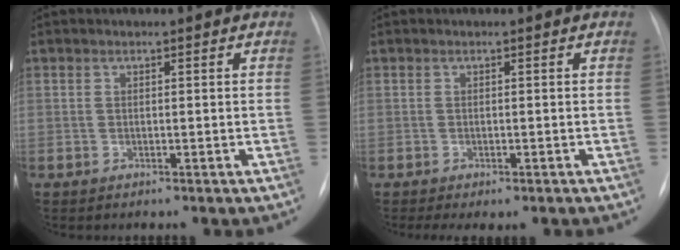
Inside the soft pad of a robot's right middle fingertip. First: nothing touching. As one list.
[{"total": 3.6, "force": [-2.6, 1.3, 2.1], "torque": [-0.026, -0.007, -0.031]}]